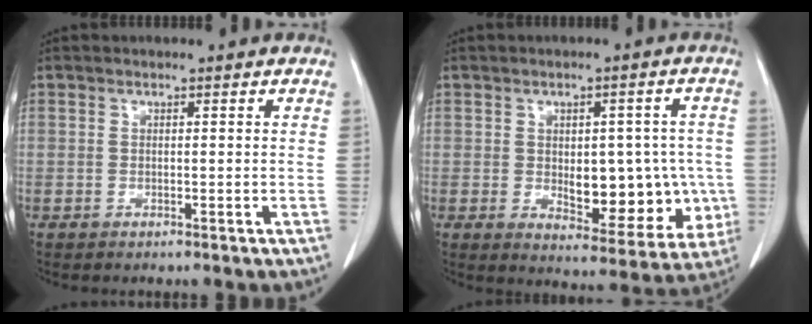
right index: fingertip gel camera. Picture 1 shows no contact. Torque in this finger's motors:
{"motor_torque": [0.20, 0.22, 0.17, 0.04]}